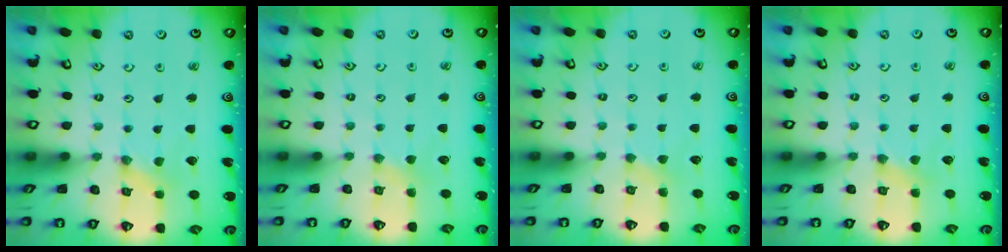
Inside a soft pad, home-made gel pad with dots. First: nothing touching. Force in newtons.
{"total": 2.3, "press": 2.3, "slide": 0.3}
{"total": 2.5, "press": 2.4, "slide": 0.4}
{"total": 3.7, "press": 3.7, "slide": 0.6}